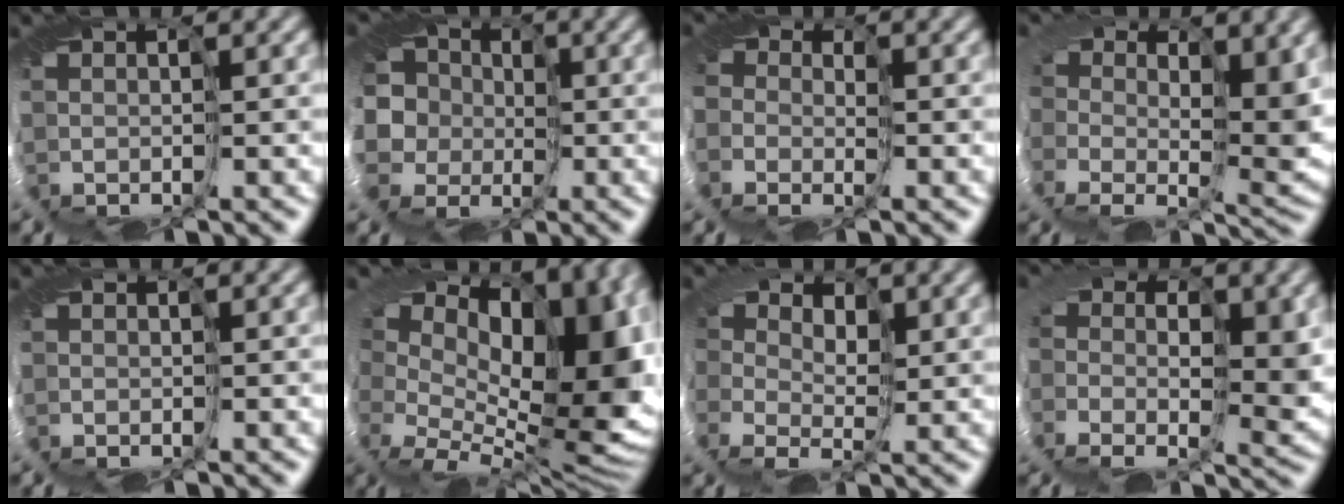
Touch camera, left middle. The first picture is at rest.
{"total": 6.4, "force": [-1.1, 5.9, 2.2], "torque": [-0.048, 0.013, -0.068]}
{"total": 3.7, "force": [-0.8, 3.4, 1.1], "torque": [-0.009, -0.015, -0.032]}
{"total": 6.1, "force": [1.2, 3.9, 4.6], "torque": [-0.070, -0.043, 0.023]}
{"total": 0.5, "force": [-0.3, 0.3, -0.3], "torque": [0.013, -0.002, -0.005]}
{"total": 14.9, "force": [4.9, 9.0, 10.8], "torque": [-0.118, 0.023, 0.092]}
{"total": 1.3, "force": [0.3, 1.2, 0.3], "torque": [0.011, -0.021, -0.015]}
{"total": 7.2, "force": [-0.6, 4.5, 5.6], "torque": [-0.055, -0.023, -0.016]}